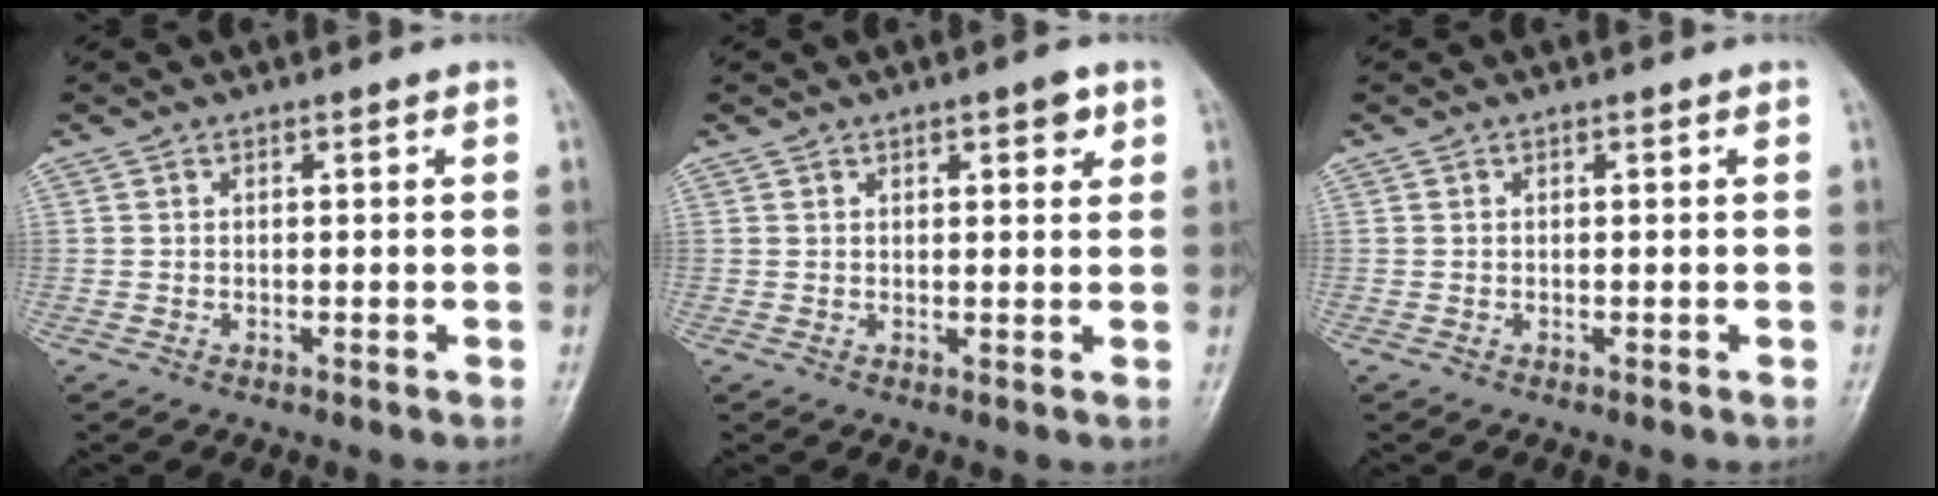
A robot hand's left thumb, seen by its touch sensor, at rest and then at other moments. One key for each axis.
{"total": 3.1, "fx": 1.7, "fy": 1.1, "fz": 2.4, "tx": -0.022, "ty": -0.005, "tz": 0.021}
{"total": 0.0}